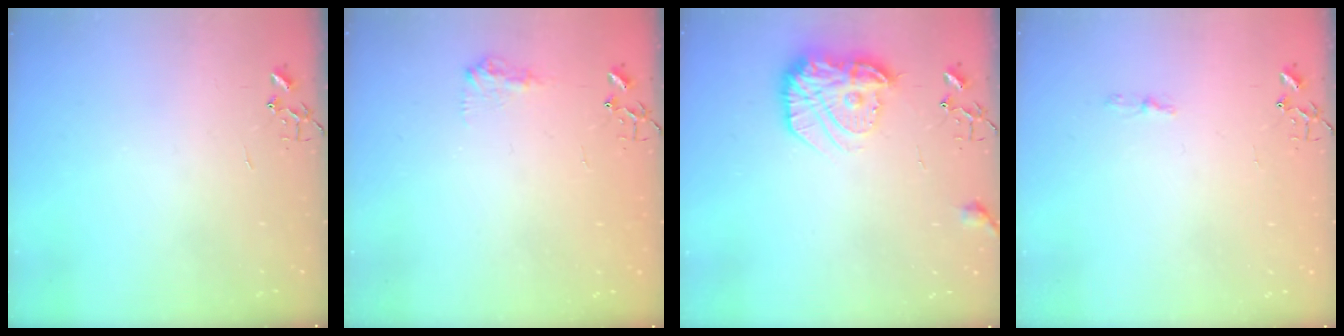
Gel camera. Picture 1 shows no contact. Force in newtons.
{"total": 7.9, "press": 7.9, "slide": 0.3}
{"total": 16.5, "press": 16.5, "slide": 1.1}
{"total": 3.7, "press": 3.7, "slide": 0.5}